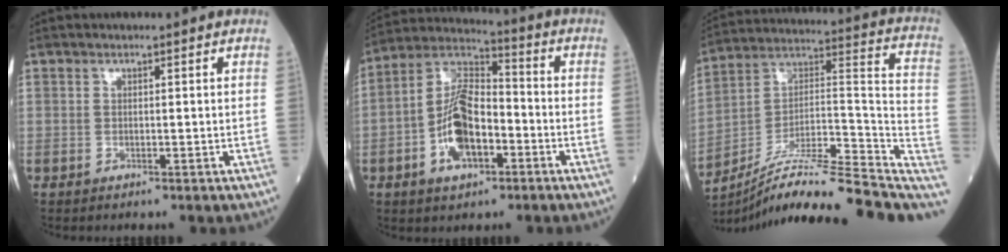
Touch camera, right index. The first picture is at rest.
{"total": 12.1, "force": [-3.5, 5.6, 10.1], "torque": [-0.205, 0.019, -0.067]}
{"total": 24.1, "force": [-19.5, 1.9, 14.1], "torque": [-0.177, 0.027, -0.309]}